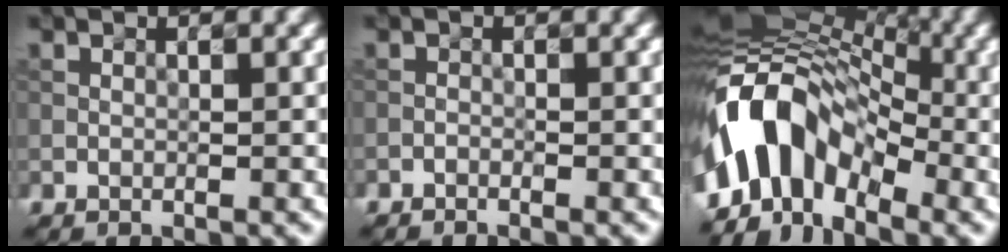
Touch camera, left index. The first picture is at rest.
{"total": 0.7, "force": [-0.7, 0.0, 0.1], "torque": [-0.004, -0.001, -0.015]}
{"total": 10.7, "force": [-4.0, 6.9, 7.1], "torque": [-0.119, 0.015, -0.079]}